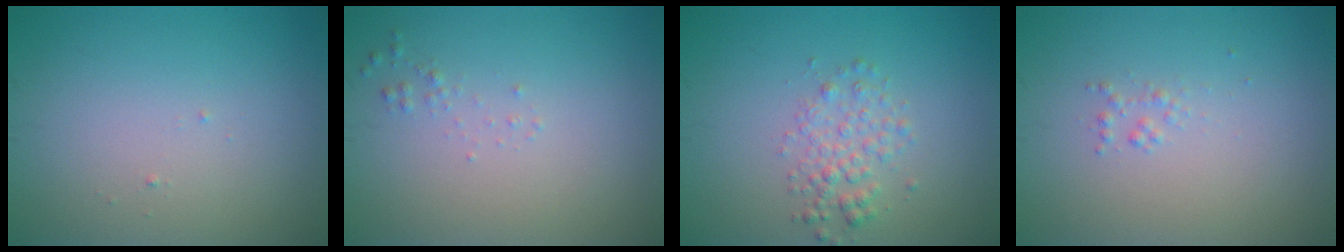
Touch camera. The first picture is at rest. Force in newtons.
{"total": 0.6, "press": 0.6, "slide": 0.0}
{"total": 2.3, "press": 2.3, "slide": 0.1}
{"total": 0.7, "press": 0.7, "slide": 0.0}